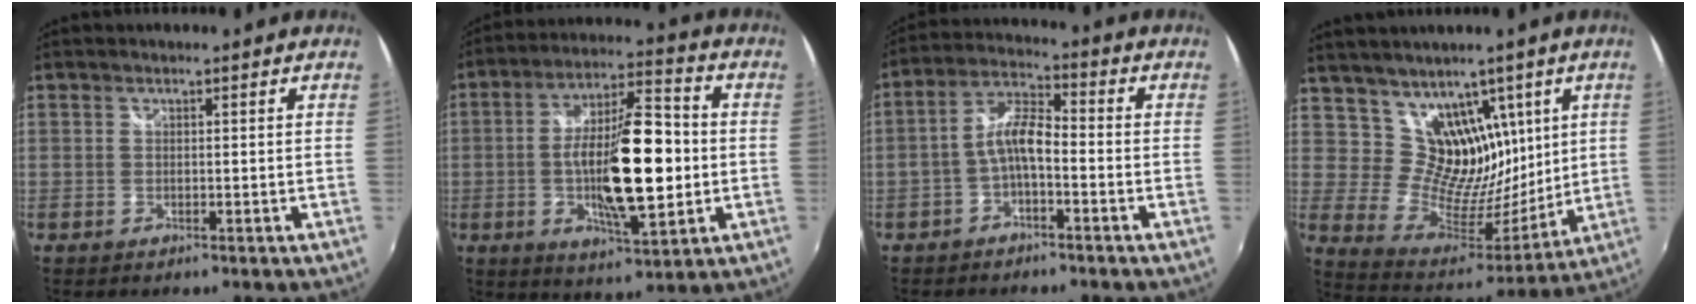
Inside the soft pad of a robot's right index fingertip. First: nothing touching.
{"total": 18.0, "force": [-1.9, 5.2, 17.1], "torque": [-0.300, 0.001, -0.032]}
{"total": 6.5, "force": [-2.3, 2.2, 5.7], "torque": [-0.123, 0.018, -0.045]}
{"total": 14.7, "force": [8.1, 10.4, 6.5], "torque": [-0.102, -0.017, 0.160]}